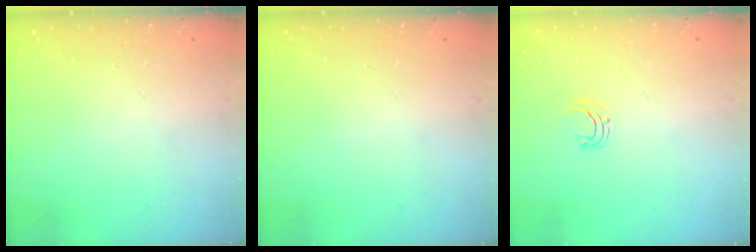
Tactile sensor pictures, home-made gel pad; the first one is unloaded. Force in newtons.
{"total": 0.0}
{"total": 4.1, "press": 4.1, "slide": 0.3}